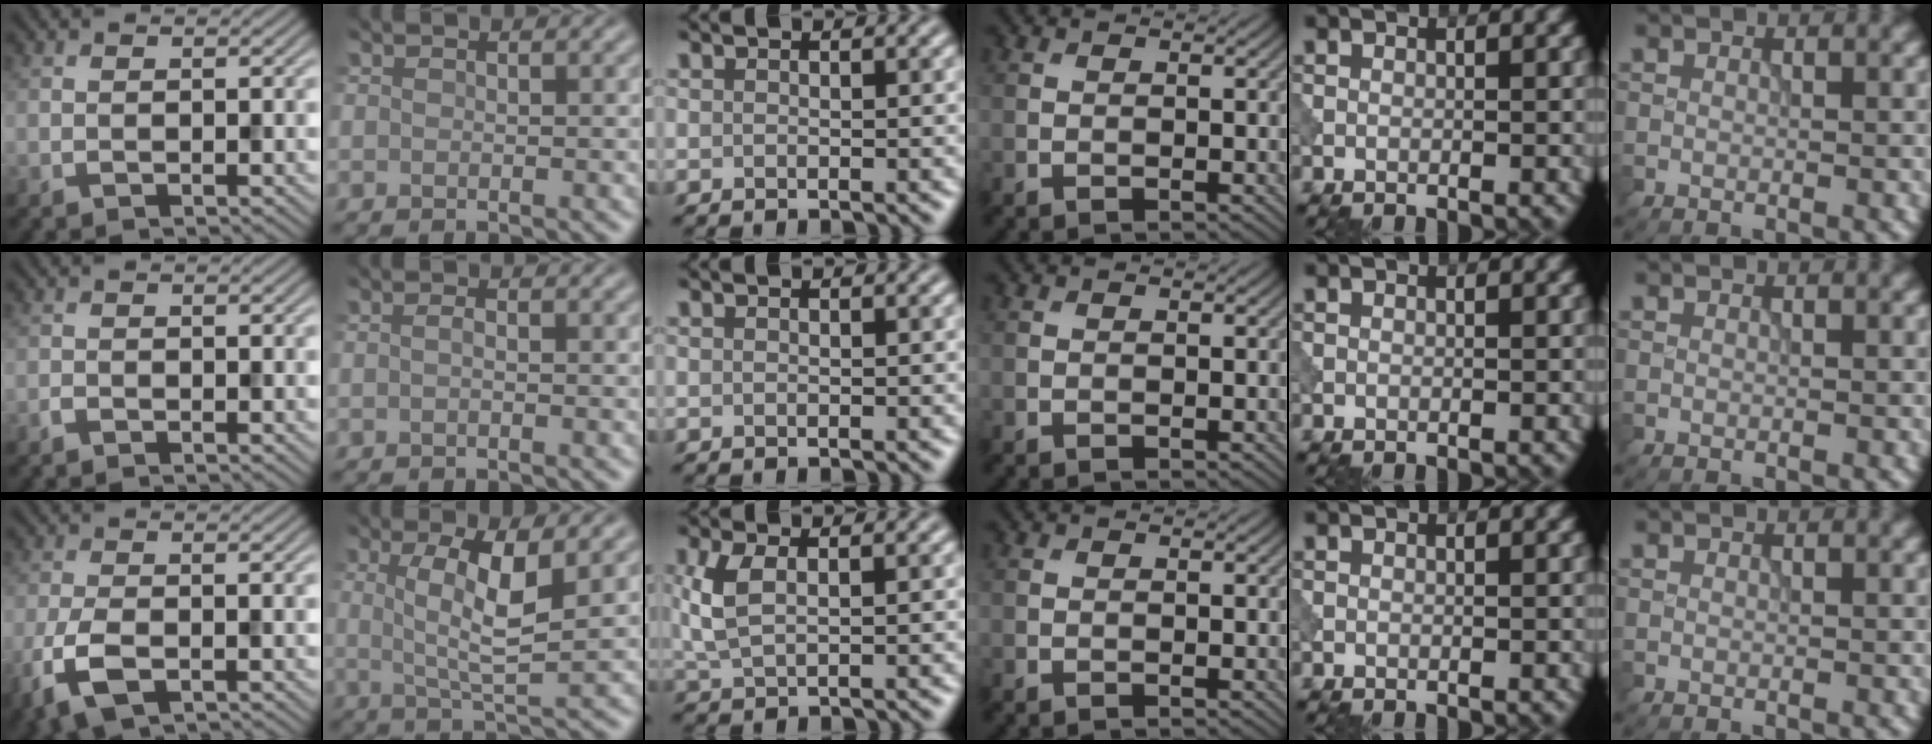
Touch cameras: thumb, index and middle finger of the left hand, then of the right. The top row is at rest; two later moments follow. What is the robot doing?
{"motion": "dispense", "object": "pipette"}